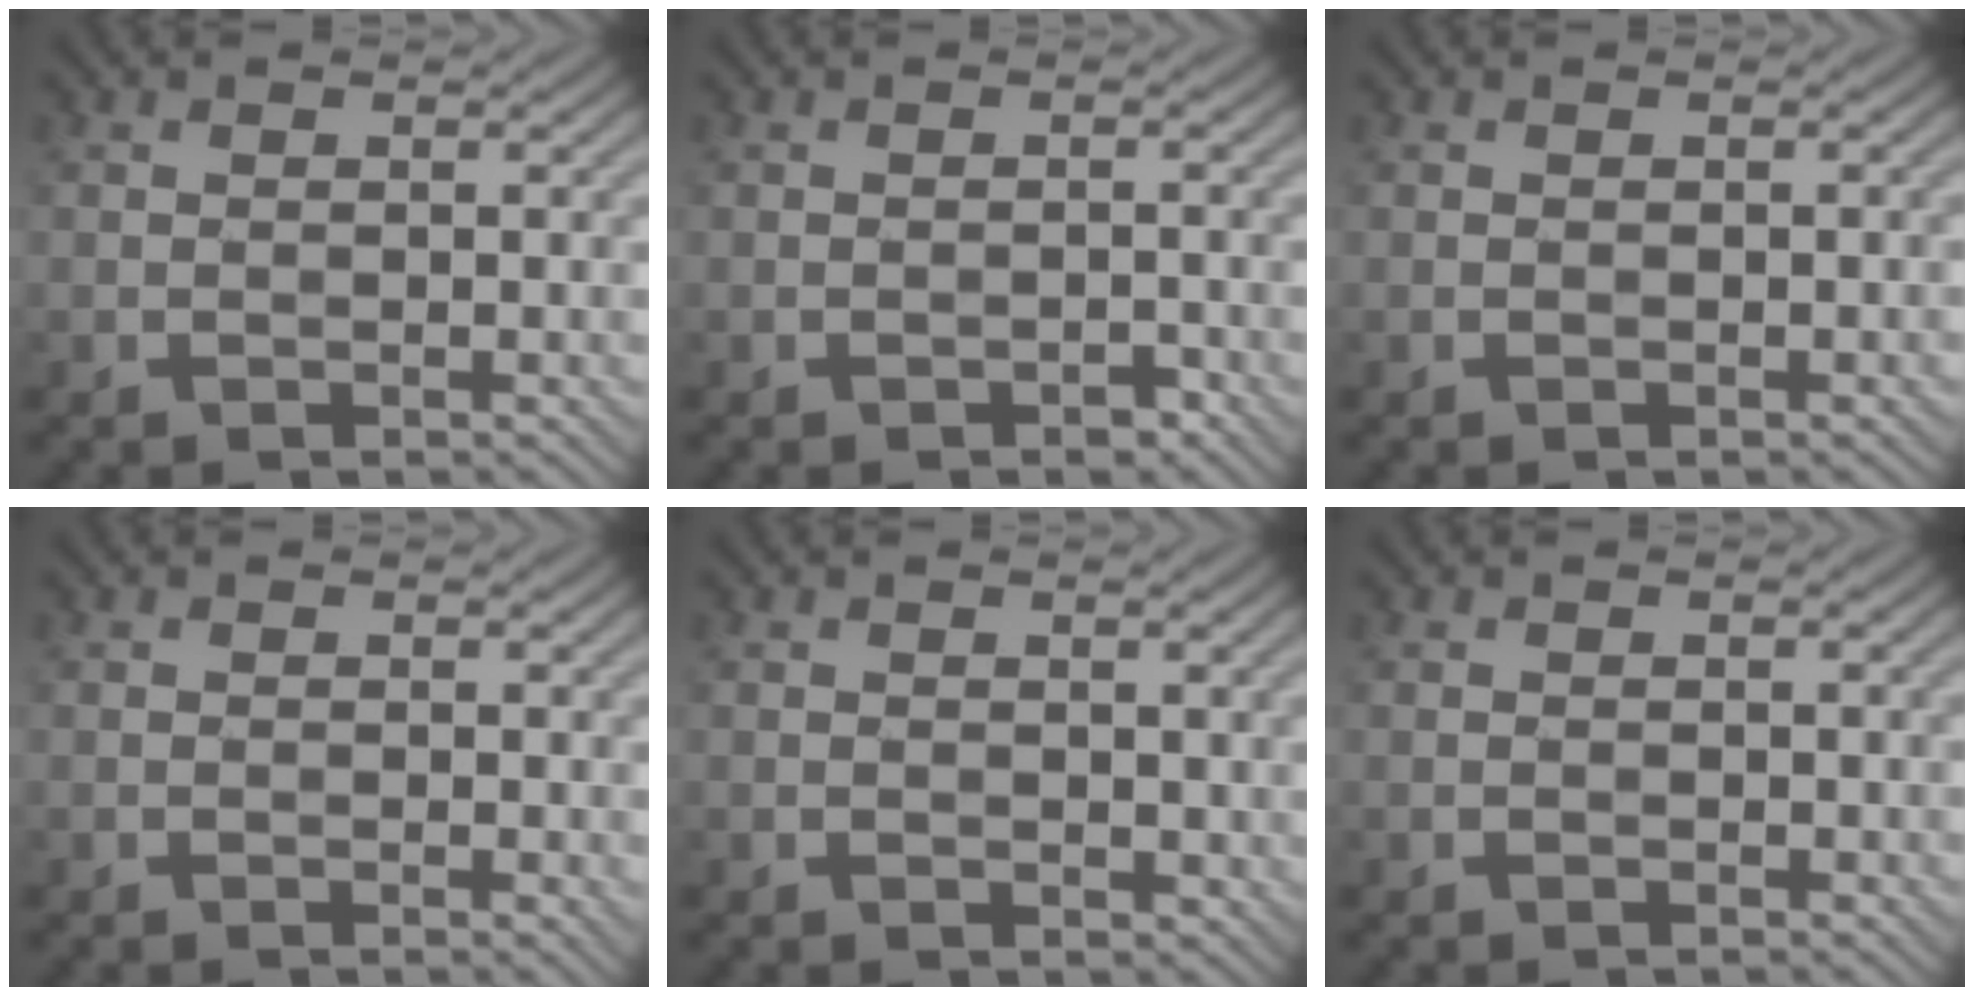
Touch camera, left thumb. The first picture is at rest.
{"total": 1.0, "force": [-0.8, 0.4, 0.4], "torque": [-0.005, -0.001, -0.016]}
{"total": 0.0}
{"total": 0.7, "force": [0.3, 0.5, 0.5], "torque": [-0.007, -0.001, 0.006]}
{"total": 1.2, "force": [0.6, 0.9, 0.6], "torque": [-0.013, -0.001, 0.011]}
{"total": 0.0}